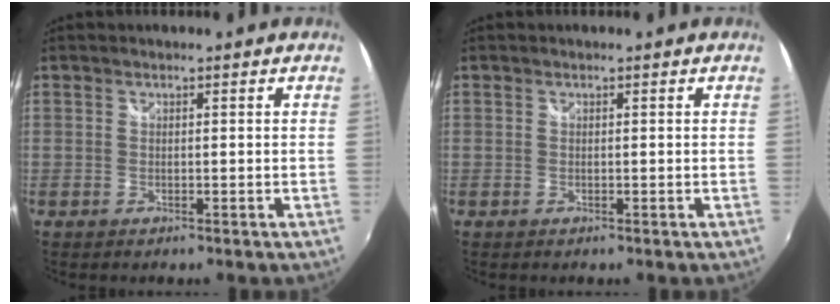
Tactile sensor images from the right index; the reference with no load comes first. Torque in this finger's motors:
{"motor_torque": [-0.03, -0.02, 0.02, 0.00]}